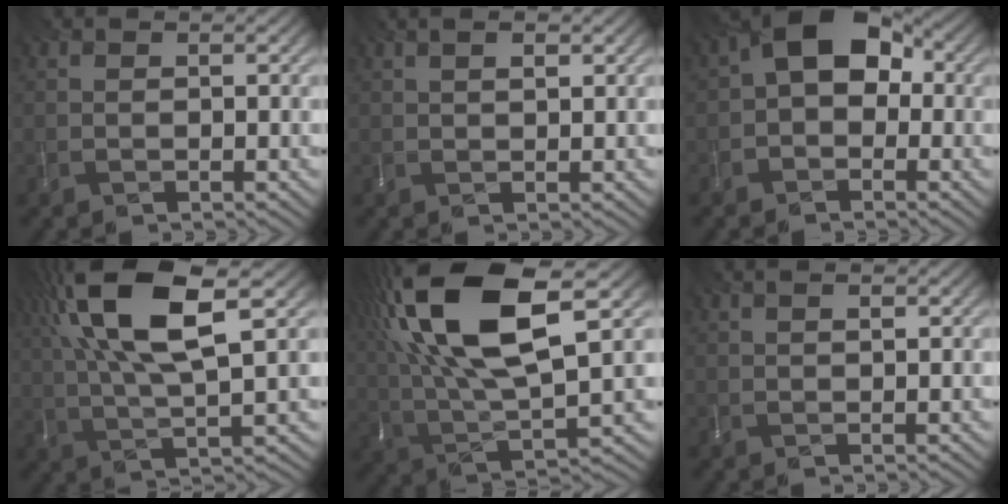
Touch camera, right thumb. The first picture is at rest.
{"total": 1.9, "force": [1.2, 0.5, 1.4], "torque": [-0.032, 0.001, 0.028]}
{"total": 8.6, "force": [0.4, 5.5, 6.7], "torque": [-0.111, 0.020, -0.005]}
{"total": 14.7, "force": [6.0, 4.3, 12.7], "torque": [-0.277, 0.023, 0.112]}
{"total": 18.4, "force": [7.4, 6.9, 15.4], "torque": [-0.342, 0.040, 0.129]}
{"total": 1.3, "force": [0.8, 0.3, 1.0], "torque": [-0.026, 0.003, 0.017]}